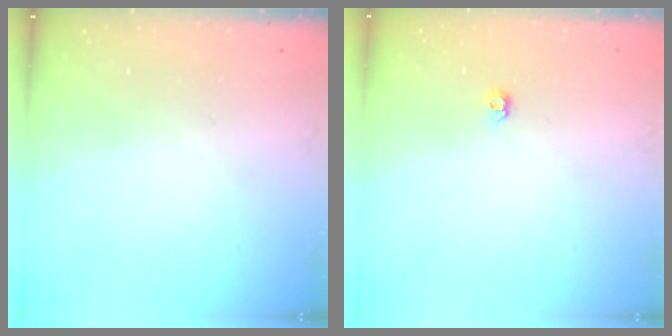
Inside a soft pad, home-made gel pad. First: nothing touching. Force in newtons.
{"total": 4.7, "press": 4.7, "slide": 0.8}